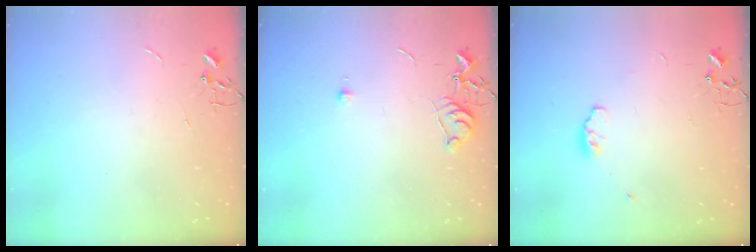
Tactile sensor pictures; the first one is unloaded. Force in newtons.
{"total": 6.6, "press": 6.5, "slide": 0.8}
{"total": 4.9, "press": 4.8, "slide": 1.1}